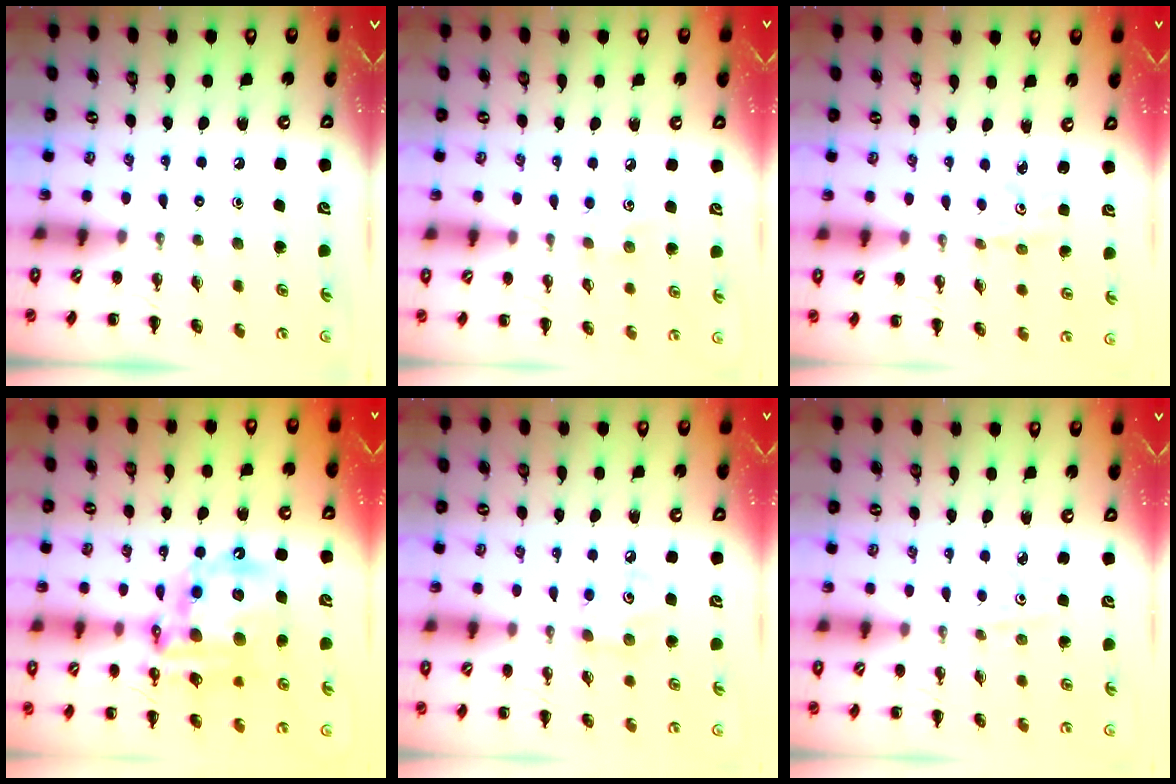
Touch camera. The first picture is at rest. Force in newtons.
{"total": 4.8, "press": 4.6, "slide": 1.2}
{"total": 1.6, "press": 1.6, "slide": 0.4}
{"total": 19.3, "press": 18.8, "slide": 4.2}
{"total": 6.0, "press": 5.9, "slide": 1.0}
{"total": 2.0, "press": 1.9, "slide": 0.7}